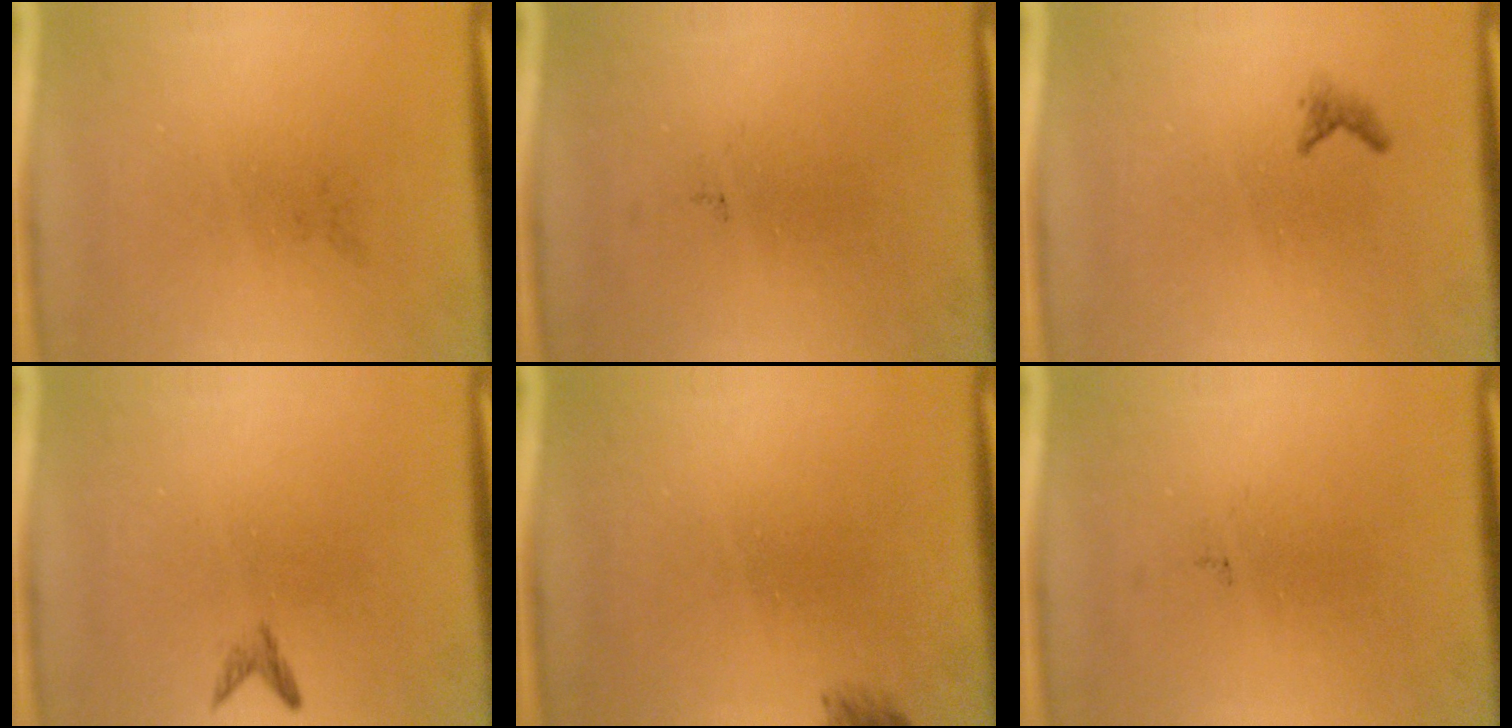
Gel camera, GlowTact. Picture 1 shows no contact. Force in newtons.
{"total": 0.0}
{"total": 0.7}
{"total": 0.8}
{"total": 1.2}
{"total": 0.0}